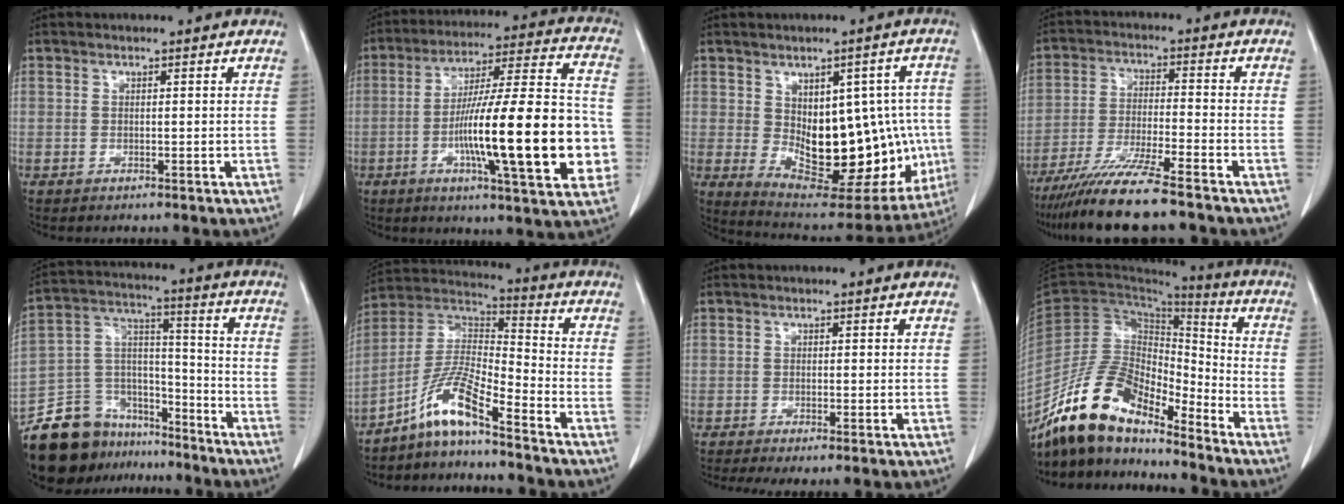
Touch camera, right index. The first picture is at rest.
{"total": 23.3, "force": [-4.9, 2.8, 22.6], "torque": [-0.317, 0.010, -0.071]}
{"total": 21.0, "force": [-1.8, 10.2, 18.3], "torque": [-0.227, 0.011, 0.011]}
{"total": 11.4, "force": [-9.1, -0.3, 6.8], "torque": [-0.120, -0.034, -0.160]}
{"total": 16.6, "force": [-13.3, 8.7, 4.7], "torque": [-0.089, 0.062, -0.229]}
{"total": 9.4, "force": [-6.9, 0.5, 6.4], "torque": [-0.140, 0.012, -0.134]}
{"total": 3.1, "force": [-1.7, 0.9, 2.5], "torque": [-0.044, -0.011, -0.030]}
{"total": 15.1, "force": [-12.5, 5.1, 6.7], "torque": [-0.126, 0.033, -0.234]}